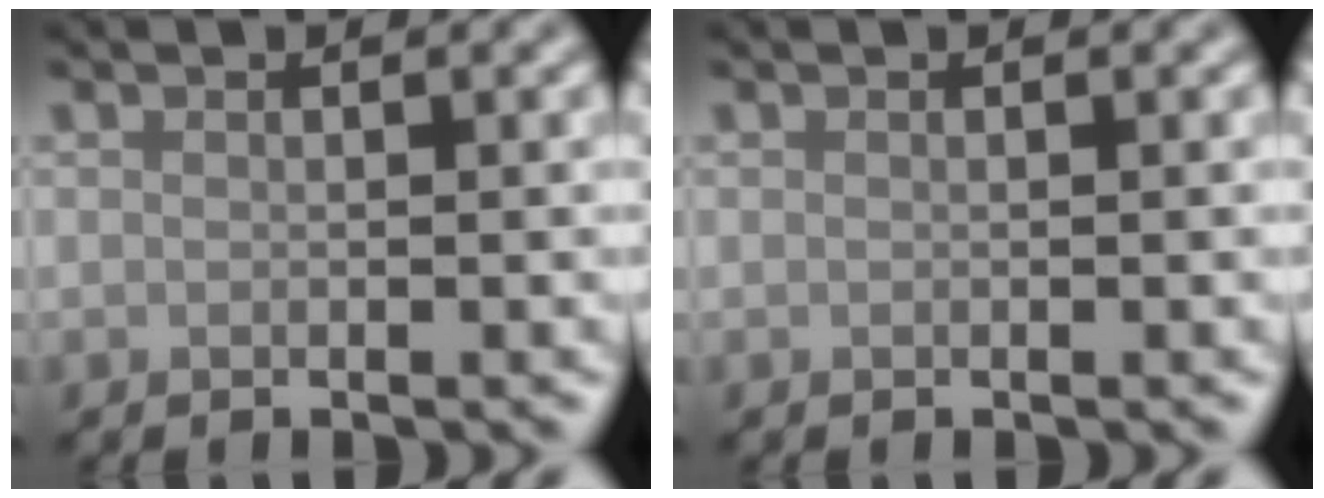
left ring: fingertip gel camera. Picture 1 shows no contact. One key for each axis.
{"total": 0.0}